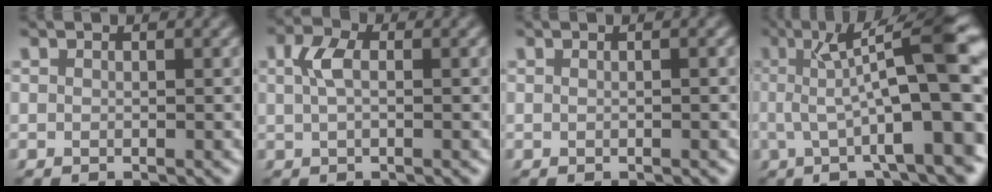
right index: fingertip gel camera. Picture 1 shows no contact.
{"total": 2.4, "force": [0.4, 1.3, 2.0], "torque": [-0.047, 0.000, 0.006]}
{"total": 0.0}
{"total": 10.8, "force": [0.8, 3.4, 10.2], "torque": [-0.140, 0.012, 0.007]}